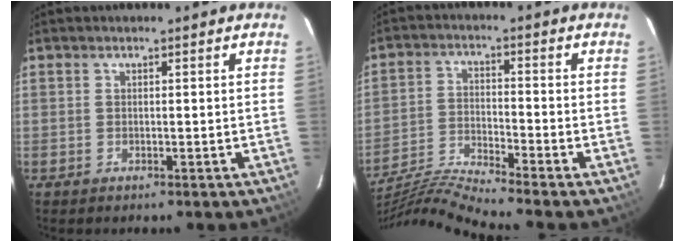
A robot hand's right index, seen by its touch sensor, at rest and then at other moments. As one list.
[{"total": 10.4, "force": [-9.4, -3.0, 3.2], "torque": [-0.078, -0.002, -0.183]}]